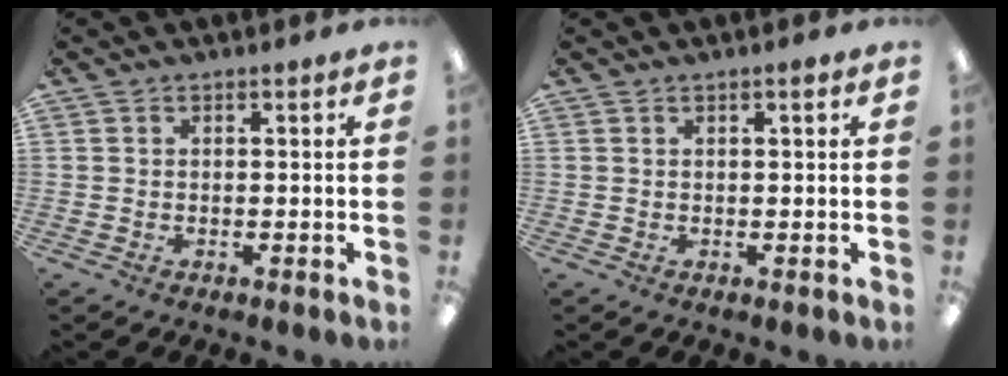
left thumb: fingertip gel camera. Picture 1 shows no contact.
{"total": 1.1, "force": [0.7, 0.1, 0.8], "torque": [-0.010, -0.001, 0.009]}